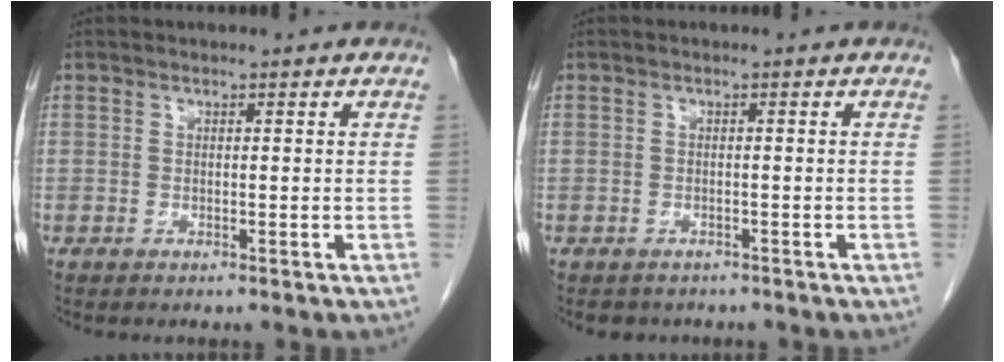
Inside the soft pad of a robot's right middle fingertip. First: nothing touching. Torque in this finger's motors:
{"motor_torque": [0.03, -0.02, -0.01, -0.01]}